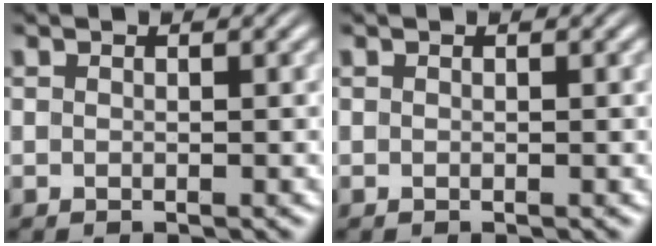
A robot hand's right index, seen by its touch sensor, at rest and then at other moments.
{"total": 0.0}